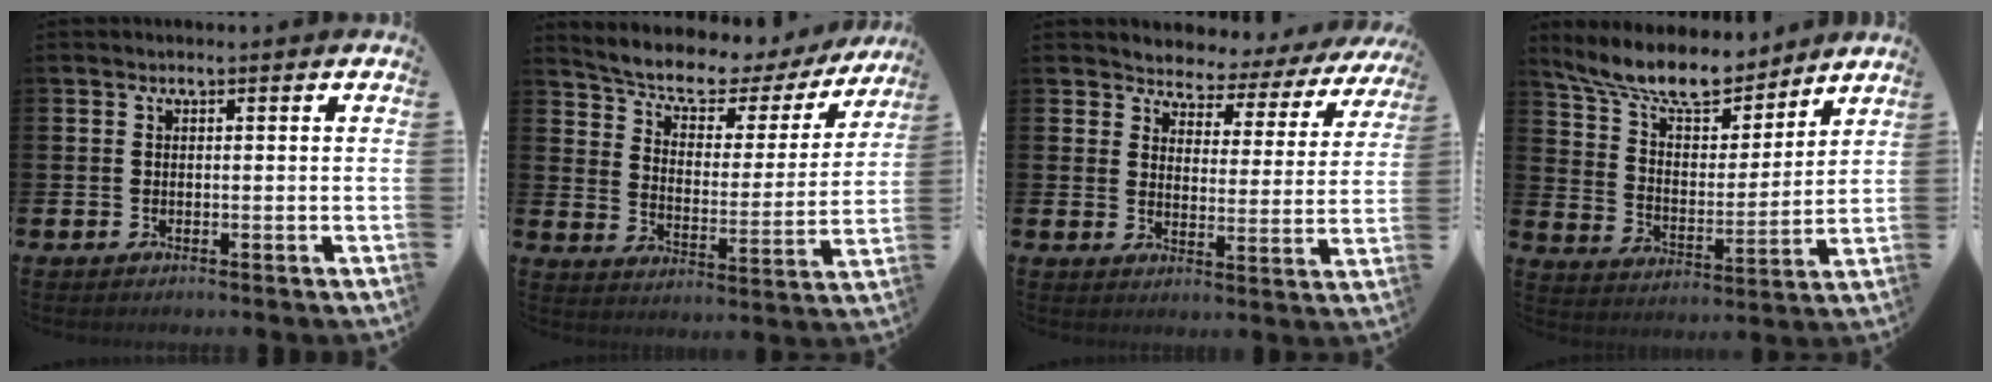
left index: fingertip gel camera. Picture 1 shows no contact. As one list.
[{"total": 7.0, "force": [5.9, 2.7, 2.5], "torque": [-0.077, -0.040, 0.096]}, {"total": 3.1, "force": [2.9, 1.2, -0.2], "torque": [-0.022, -0.032, 0.040]}, {"total": 10.6, "force": [9.6, 2.9, 3.7], "torque": [-0.110, -0.054, 0.172]}]